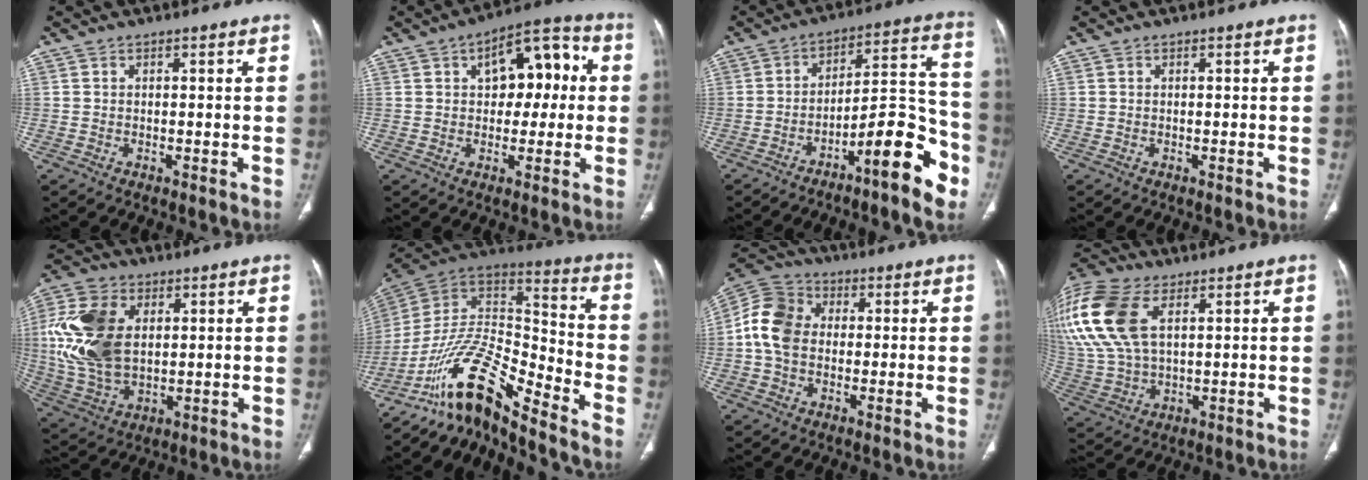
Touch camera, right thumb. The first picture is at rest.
{"total": 12.4, "force": [2.2, 7.0, 10.0], "torque": [-0.096, 0.030, 0.026]}
{"total": 14.6, "force": [-7.8, 3.5, 11.8], "torque": [-0.149, 0.077, -0.120]}
{"total": 0.0}
{"total": 17.4, "force": [3.0, 11.2, 13.1], "torque": [-0.263, -0.005, 0.061]}
{"total": 16.8, "force": [-13.7, 3.4, 9.1], "torque": [-0.157, 0.107, -0.251]}
{"total": 10.4, "force": [0.1, 7.9, 6.7], "torque": [-0.127, 0.028, -0.009]}
{"total": 23.6, "force": [8.7, 13.7, 17.1], "torque": [-0.422, 0.013, 0.169]}